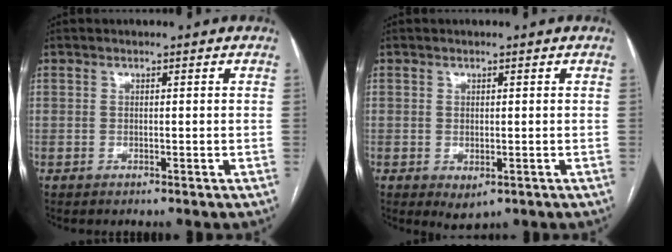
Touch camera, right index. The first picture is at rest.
{"total": 2.3, "force": [-0.7, 1.3, 1.7], "torque": [-0.023, -0.004, 0.002]}